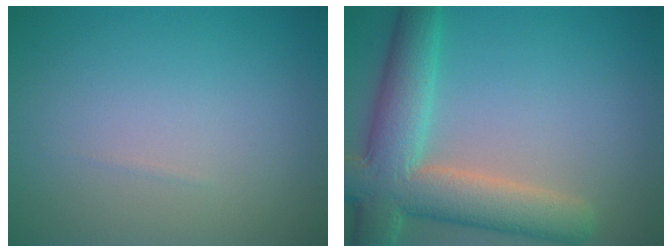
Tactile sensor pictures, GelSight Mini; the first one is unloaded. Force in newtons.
{"total": 8.5, "press": 8.5, "slide": 0.6}